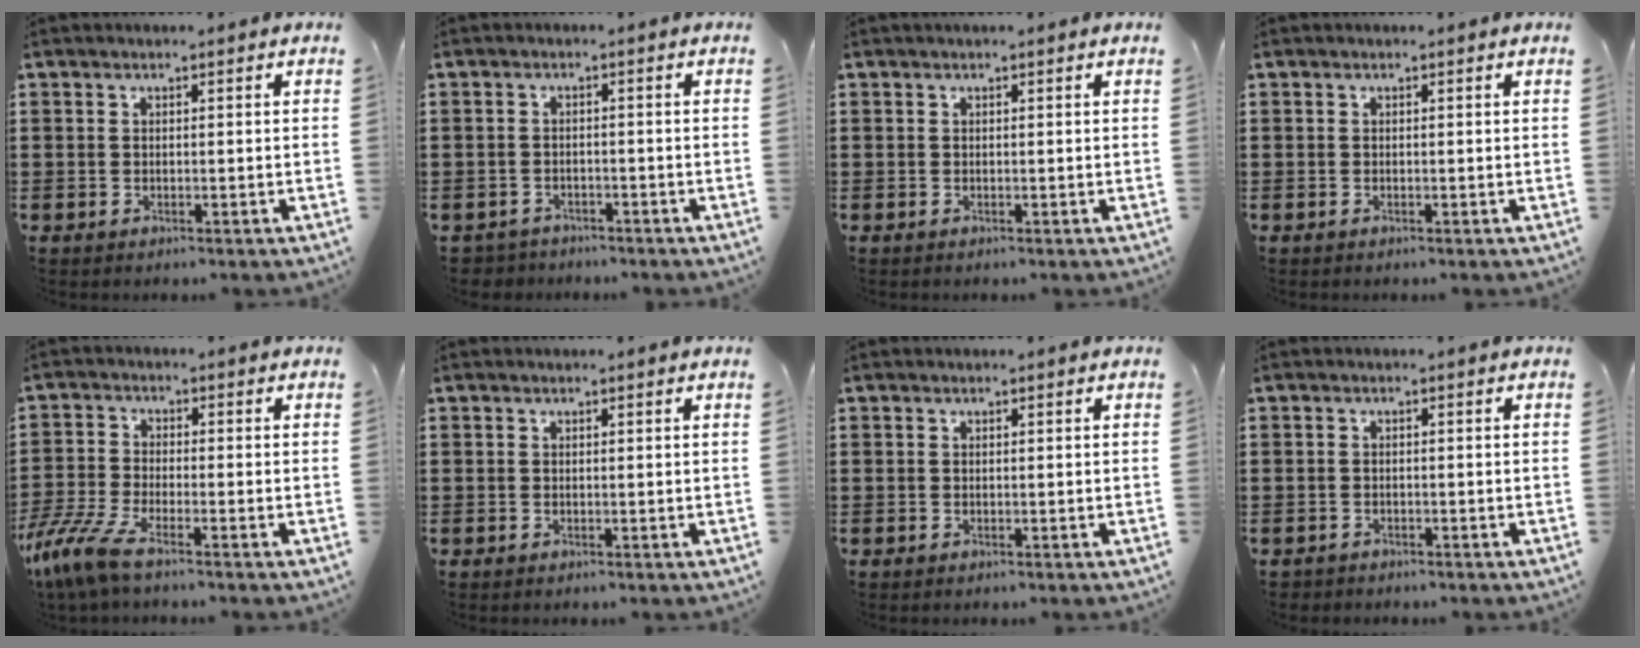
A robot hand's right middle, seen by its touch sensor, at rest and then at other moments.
{"total": 2.2, "force": [-2.0, 0.7, -0.2], "torque": [-0.003, 0.000, -0.047]}
{"total": 0.0}
{"total": 0.0}
{"total": 6.5, "force": [-4.8, 1.1, 4.1], "torque": [-0.123, -0.024, -0.103]}
{"total": 0.0}
{"total": 0.0}
{"total": 1.1, "force": [-1.0, 0.4, -0.1], "torque": [-0.001, 0.001, -0.023]}